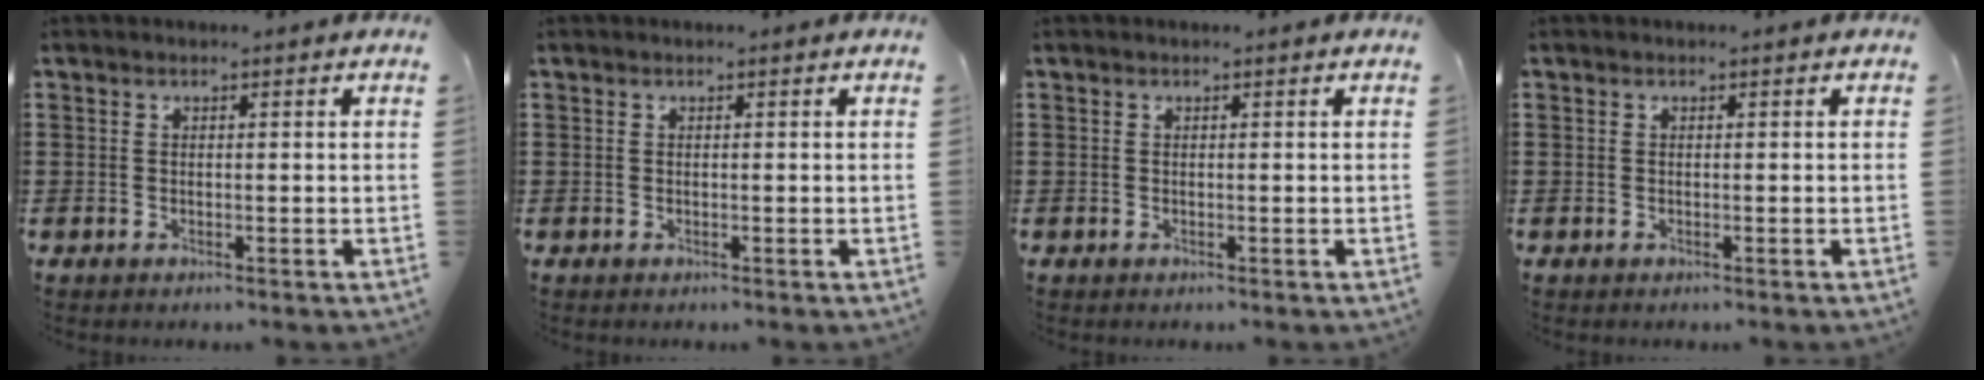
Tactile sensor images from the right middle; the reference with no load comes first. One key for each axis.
{"total": 0.0}
{"total": 0.0}
{"total": 0.0}